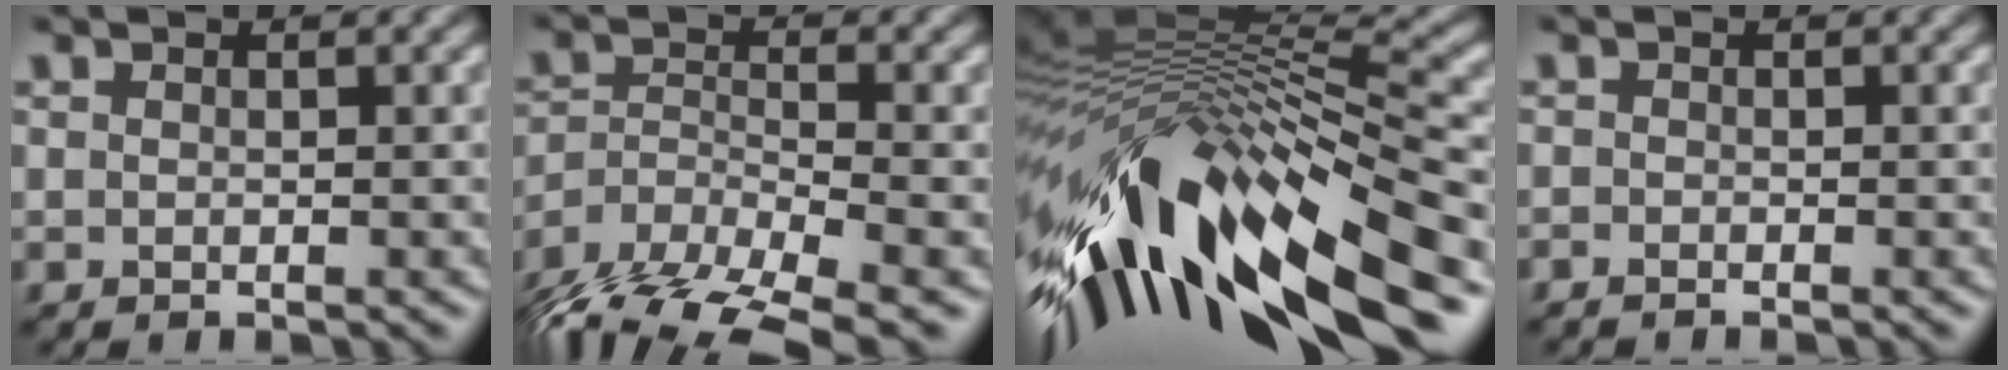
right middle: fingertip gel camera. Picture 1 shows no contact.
{"total": 10.1, "force": [-8.1, 3.2, 5.1], "torque": [-0.094, -0.020, -0.140]}
{"total": 15.3, "force": [-7.1, 5.8, 12.3], "torque": [-0.239, 0.014, -0.128]}
{"total": 0.7, "force": [-0.7, 0.1, 0.1], "torque": [0.000, -0.006, -0.014]}